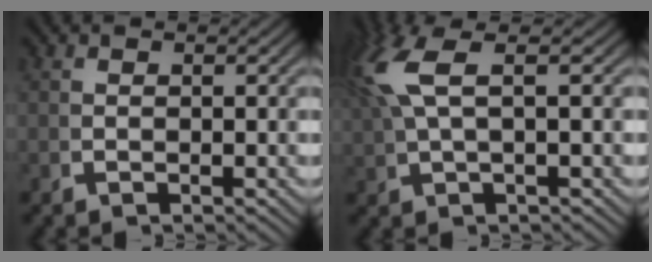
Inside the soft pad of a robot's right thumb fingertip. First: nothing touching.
{"total": 5.8, "force": [2.7, 2.0, 4.7], "torque": [-0.099, 0.014, 0.051]}